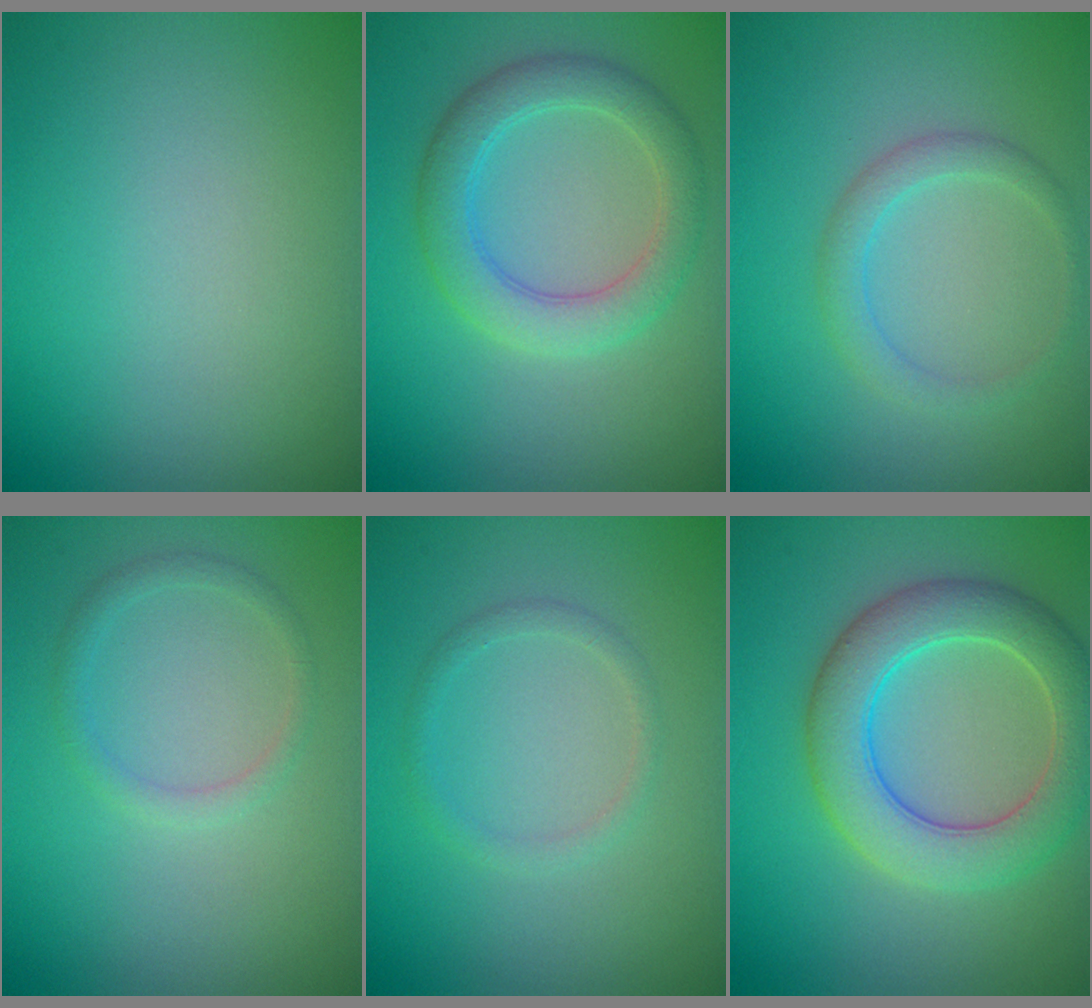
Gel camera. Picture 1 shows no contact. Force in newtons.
{"total": 4.2, "press": 4.2, "slide": 0.3}
{"total": 2.0, "press": 2.0, "slide": 0.1}
{"total": 1.3, "press": 1.3, "slide": 0.1}
{"total": 1.2, "press": 1.2, "slide": 0.1}
{"total": 6.3, "press": 6.3, "slide": 0.5}